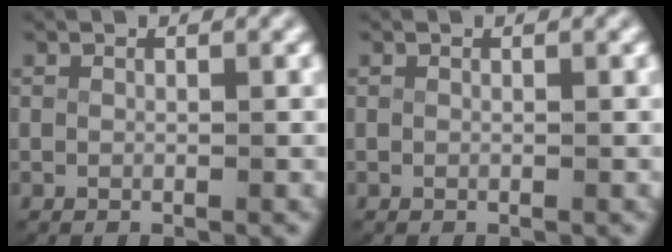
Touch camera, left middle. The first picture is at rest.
{"total": 0.0}